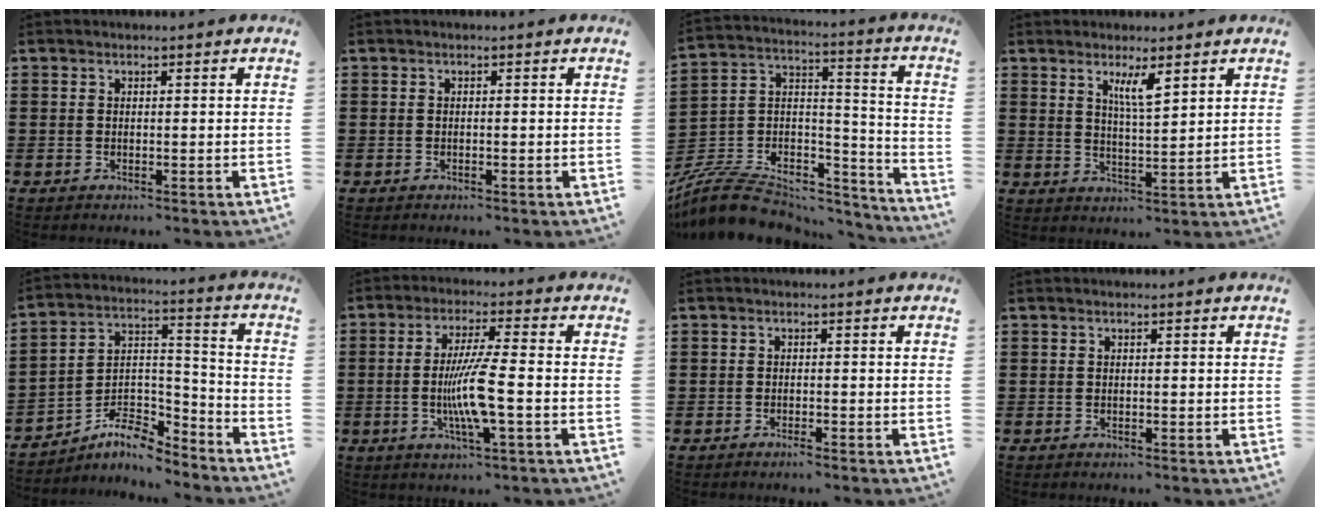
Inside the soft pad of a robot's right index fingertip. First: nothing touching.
{"total": 0.0}
{"total": 8.9, "force": [-7.1, 4.0, 3.7], "torque": [-0.081, 0.013, -0.137]}
{"total": 4.2, "force": [2.5, 0.7, 3.3], "torque": [-0.070, 0.003, 0.043]}
{"total": 8.0, "force": [-6.8, 2.8, 3.1], "torque": [-0.060, 0.010, -0.132]}
{"total": 8.1, "force": [-1.7, 0.5, 7.9], "torque": [-0.161, -0.017, -0.040]}
{"total": 0.9, "force": [-0.7, 0.0, 0.5], "torque": [-0.011, -0.004, -0.014]}
{"total": 0.0}